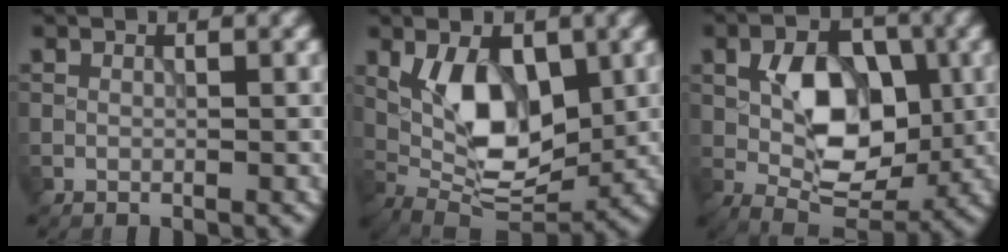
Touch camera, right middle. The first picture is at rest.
{"total": 8.0, "force": [1.4, 4.2, 6.6], "torque": [-0.113, -0.008, 0.027]}
{"total": 8.0, "force": [0.3, 5.0, 6.3], "torque": [-0.102, -0.003, 0.004]}